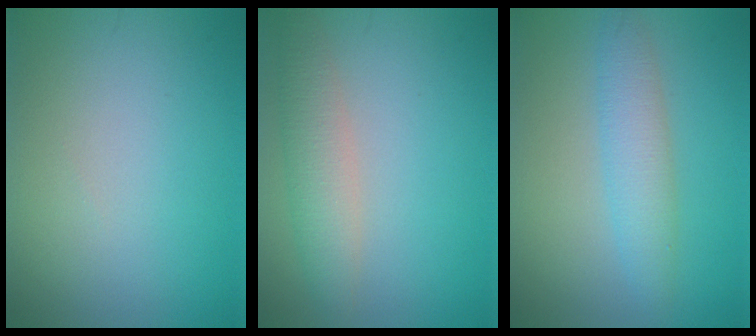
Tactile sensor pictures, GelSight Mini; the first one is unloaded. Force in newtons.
{"total": 3.2, "press": 3.2, "slide": 0.0}
{"total": 3.2, "press": 3.2, "slide": 0.1}